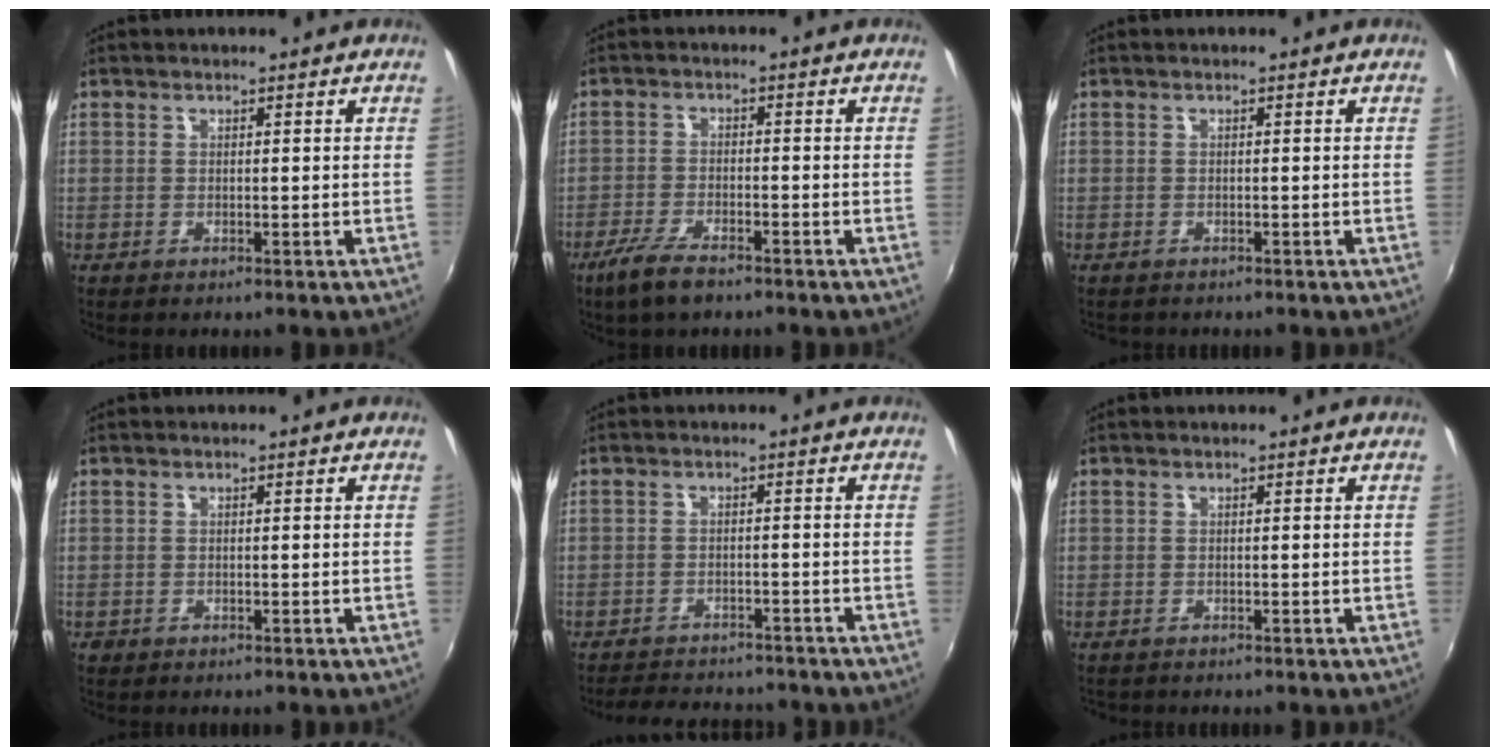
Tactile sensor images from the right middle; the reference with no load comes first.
{"total": 6.5, "force": [-4.8, 1.8, 4.0], "torque": [-0.103, -0.013, -0.092]}
{"total": 0.9, "force": [-0.9, 0.3, 0.1], "torque": [-0.008, 0.000, -0.011]}
{"total": 0.9, "force": [-0.6, 0.7, 0.2], "torque": [-0.008, -0.002, -0.009]}
{"total": 9.8, "force": [-8.8, 3.1, 3.1], "torque": [-0.075, 0.008, -0.120]}
{"total": 0.8, "force": [-0.8, 0.2, 0.1], "torque": [-0.007, 0.000, -0.011]}